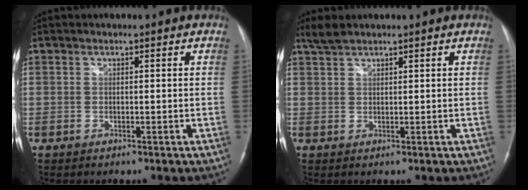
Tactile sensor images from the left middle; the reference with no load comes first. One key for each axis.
{"total": 2.3, "fx": 2.1, "fy": 0.4, "fz": 0.9, "tx": -0.025, "ty": 0.014, "tz": 0.045}